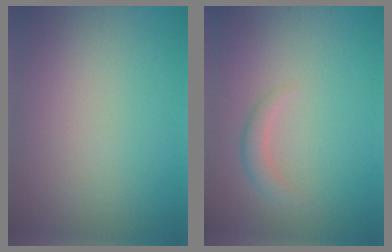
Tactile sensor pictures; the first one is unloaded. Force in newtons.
{"total": 1.6, "press": 1.6, "slide": 0.1}